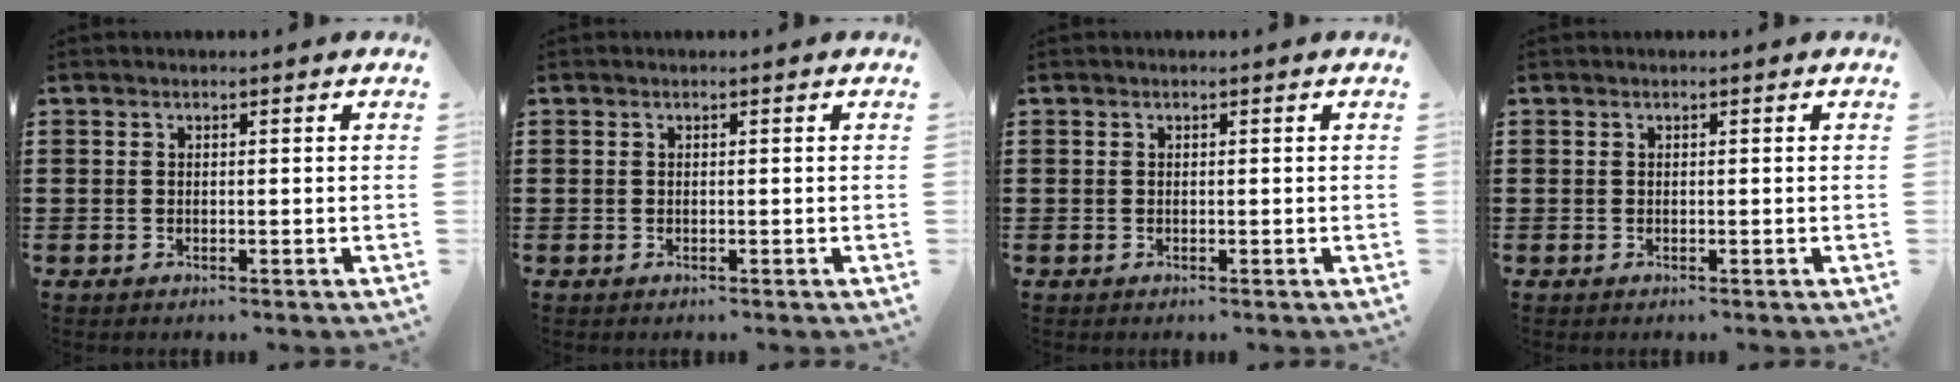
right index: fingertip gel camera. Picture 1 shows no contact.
{"total": 0.0}
{"total": 0.0}
{"total": 0.0}